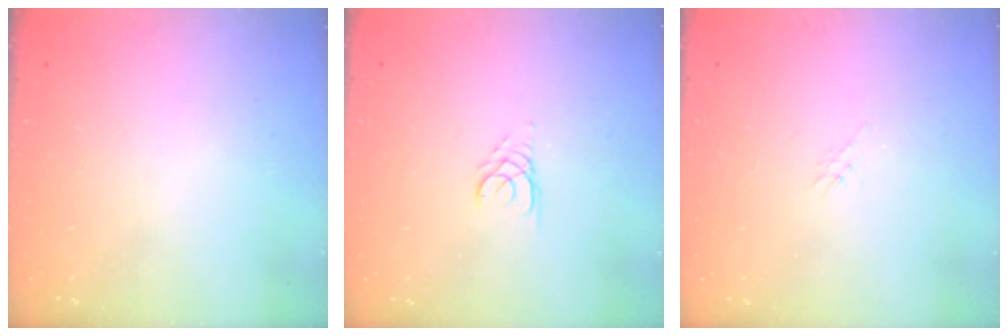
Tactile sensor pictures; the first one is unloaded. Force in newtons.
{"total": 2.6, "press": 2.6, "slide": 0.3}
{"total": 1.7, "press": 1.6, "slide": 0.4}